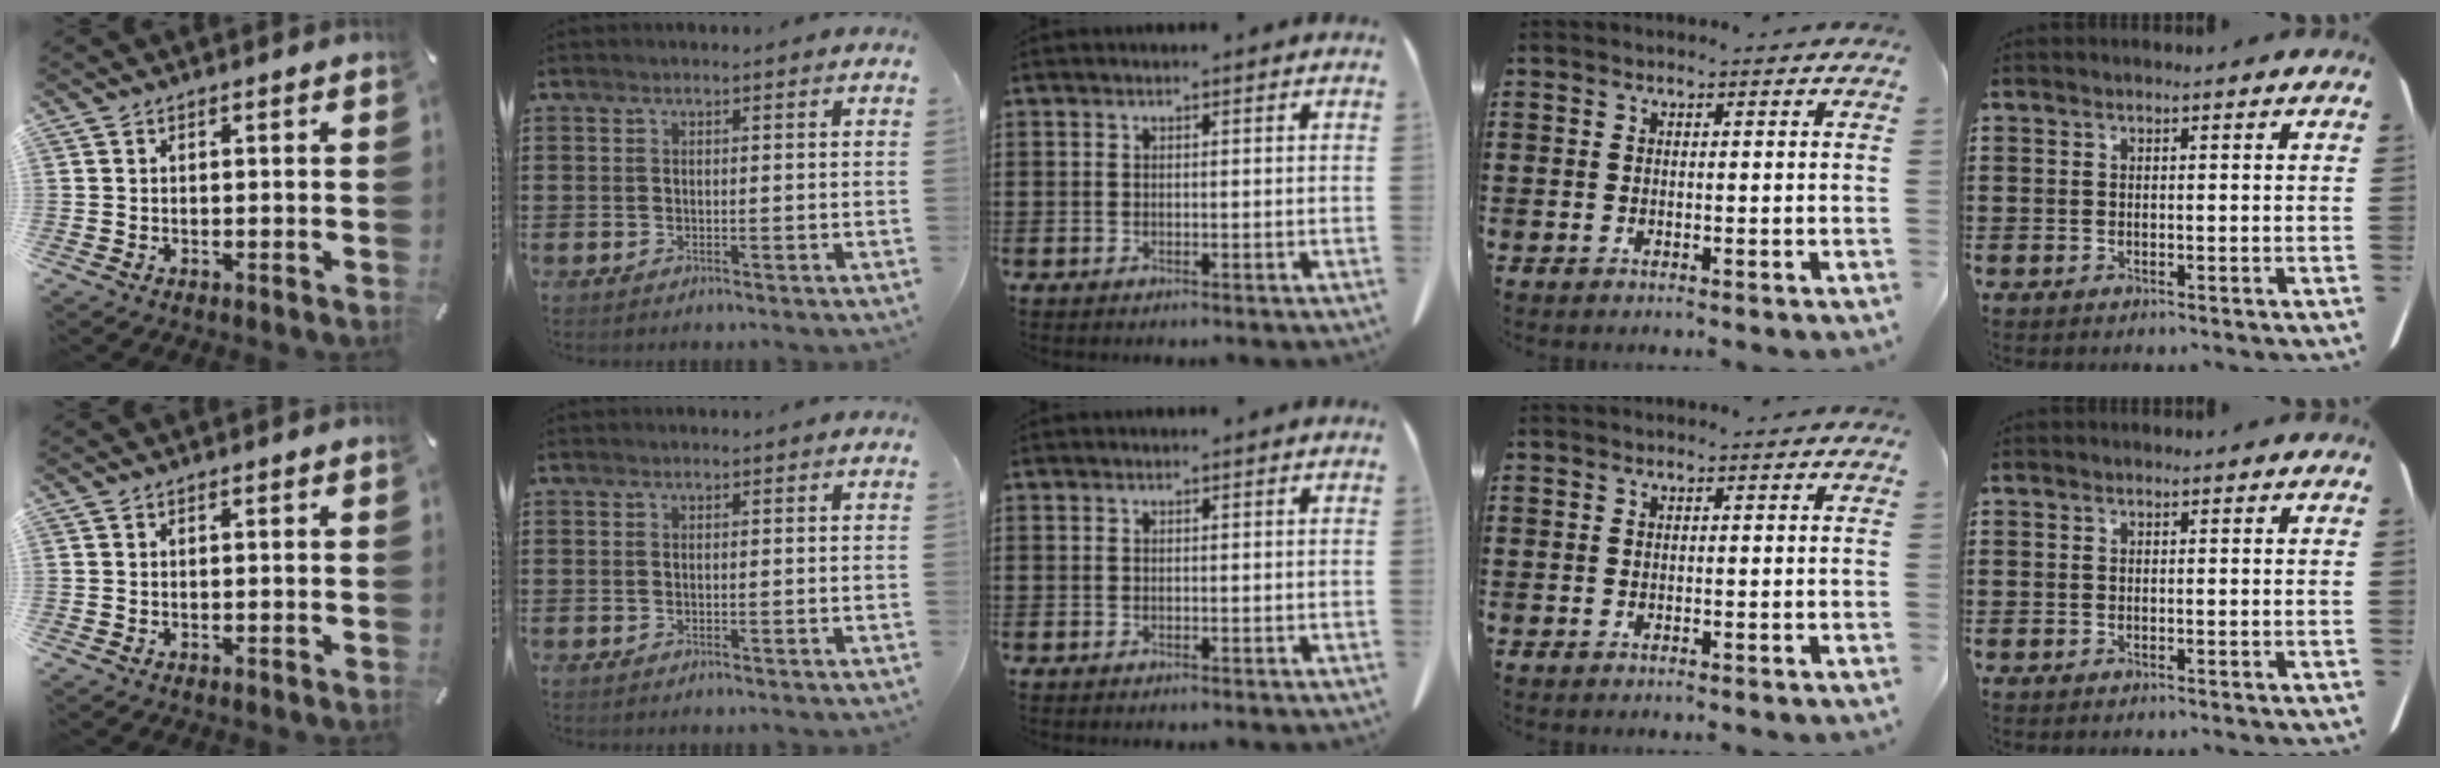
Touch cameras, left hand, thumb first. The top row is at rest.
{}